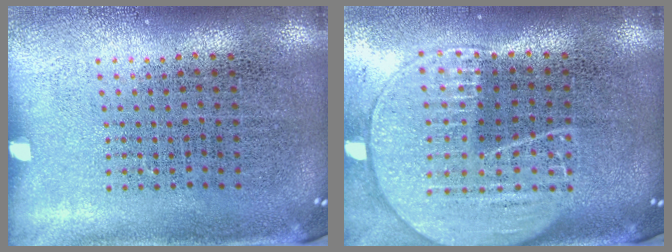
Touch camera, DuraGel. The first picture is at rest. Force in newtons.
{"total": 1.9, "press": 1.8, "slide": 0.8}